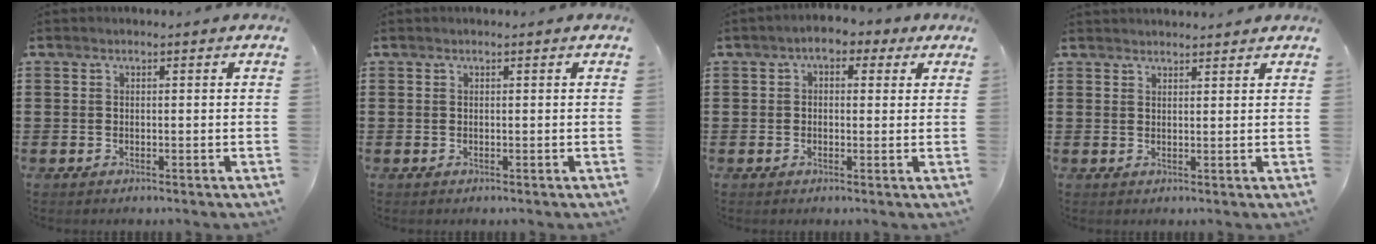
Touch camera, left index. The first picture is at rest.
{"total": 0.0}
{"total": 3.5, "force": [1.7, 1.9, 2.4], "torque": [-0.045, 0.007, 0.024]}
{"total": 1.7, "force": [1.7, 0.2, 0.0], "torque": [-0.004, 0.001, 0.033]}